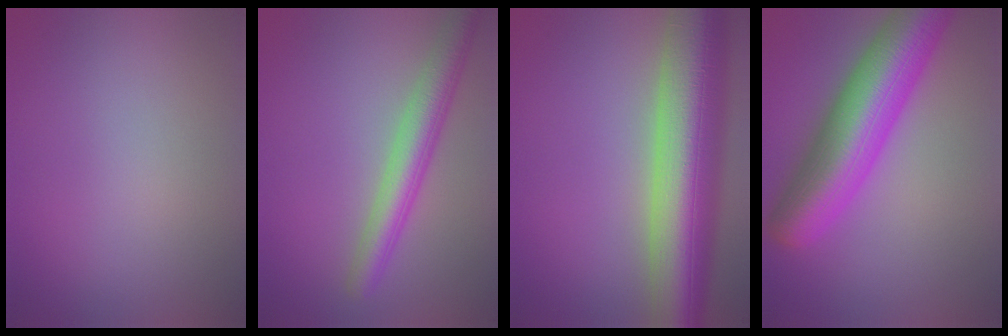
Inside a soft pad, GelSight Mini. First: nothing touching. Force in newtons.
{"total": 4.5, "press": 4.5, "slide": 0.2}
{"total": 12.6, "press": 12.6, "slide": 0.7}
{"total": 10.2, "press": 10.2, "slide": 0.3}